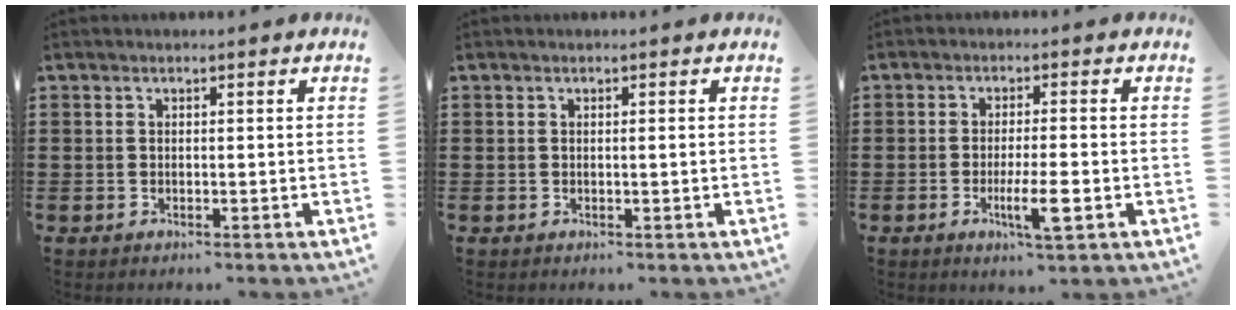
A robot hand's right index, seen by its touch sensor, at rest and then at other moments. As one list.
[{"total": 0.6, "force": [0.0, 0.0, 0.6], "torque": [-0.011, -0.001, 0.001]}, {"total": 5.8, "force": [-1.9, 0.8, 5.5], "torque": [-0.102, -0.013, -0.034]}]